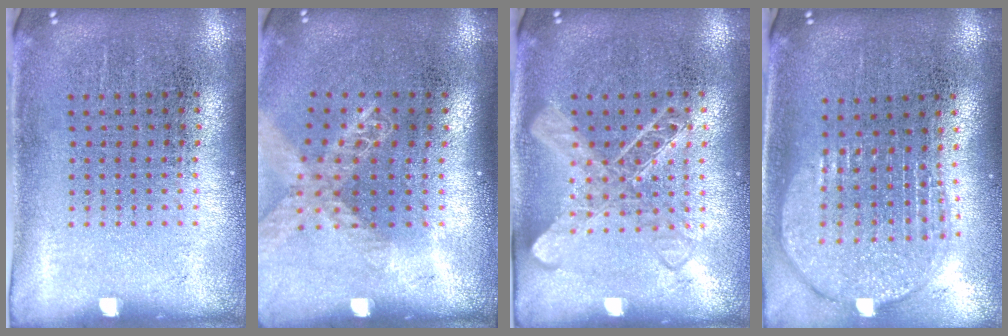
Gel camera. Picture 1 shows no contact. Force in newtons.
{"total": 1.5, "press": 1.2, "slide": 0.8}
{"total": 1.4, "press": 1.4, "slide": 0.3}
{"total": 2.0, "press": 1.6, "slide": 1.1}